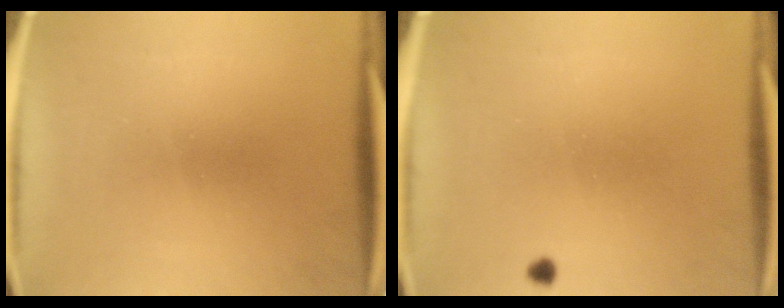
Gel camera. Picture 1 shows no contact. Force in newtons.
{"total": 0.7}